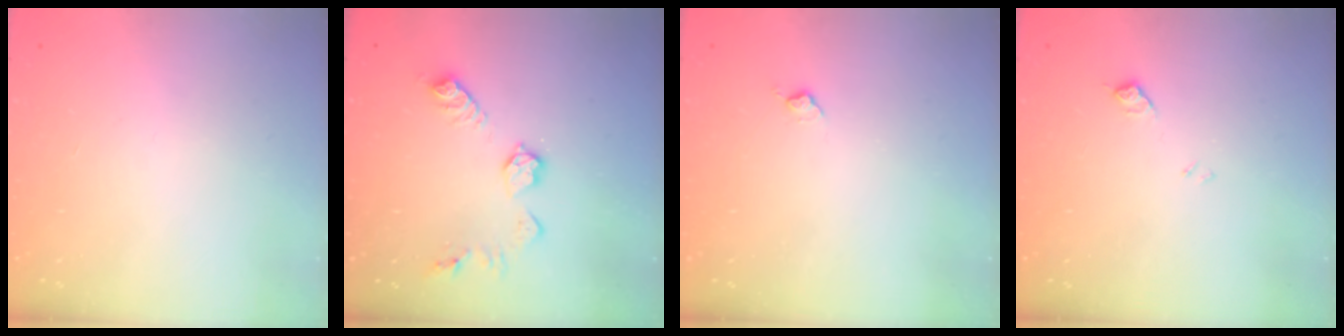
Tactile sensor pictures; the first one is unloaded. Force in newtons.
{"total": 10.1, "press": 10.1, "slide": 0.6}
{"total": 4.1, "press": 4.0, "slide": 0.5}
{"total": 6.3, "press": 6.3, "slide": 0.7}